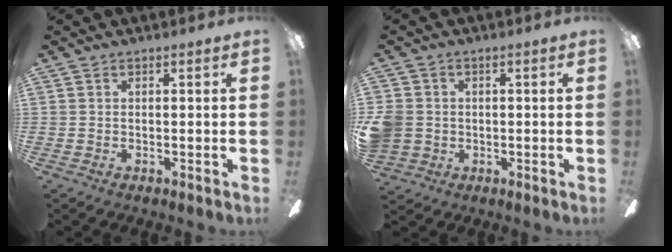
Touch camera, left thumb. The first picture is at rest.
{"total": 5.5, "force": [-0.2, 5.2, 1.8], "torque": [-0.052, 0.016, 0.000]}